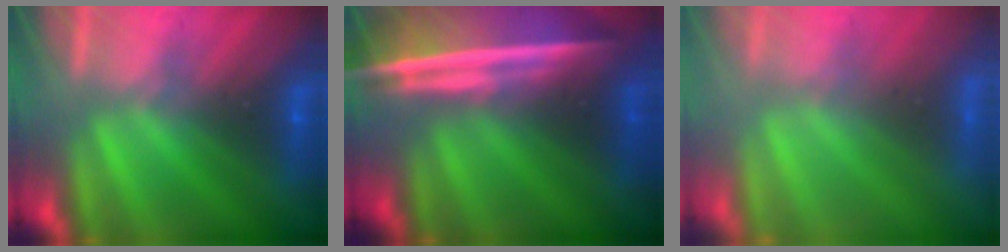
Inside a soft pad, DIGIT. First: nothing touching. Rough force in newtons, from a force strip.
{"total": 11.6}
{"total": 3.3}